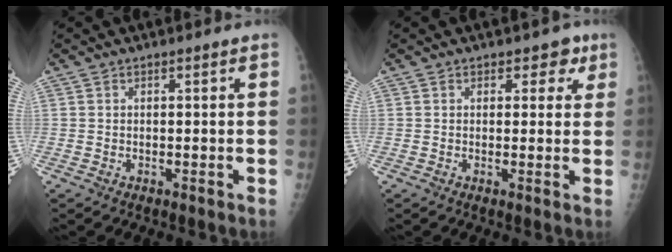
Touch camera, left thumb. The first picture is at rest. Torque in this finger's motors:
{"motor_torque": [-0.35, -0.11, 0.03, 0.11, 0.05]}